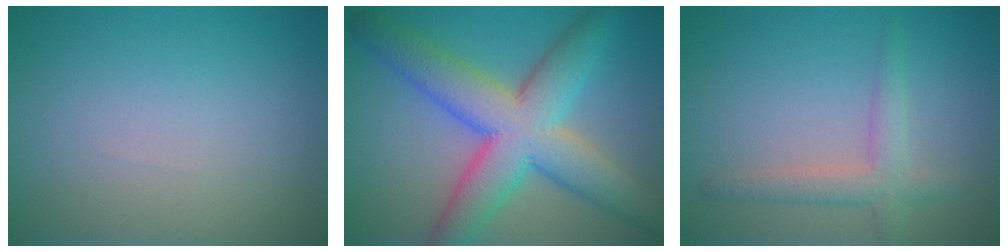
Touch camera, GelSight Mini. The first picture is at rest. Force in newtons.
{"total": 9.7, "press": 9.7, "slide": 0.3}
{"total": 2.9, "press": 2.8, "slide": 0.1}